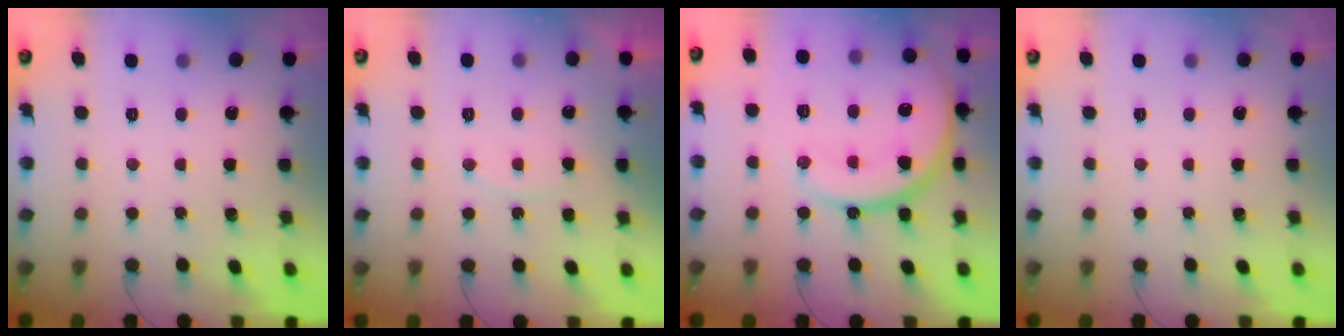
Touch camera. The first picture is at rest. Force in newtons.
{"total": 5.9, "press": 5.9, "slide": 0.6}
{"total": 20.9, "press": 20.8, "slide": 2.1}
{"total": 0.0}